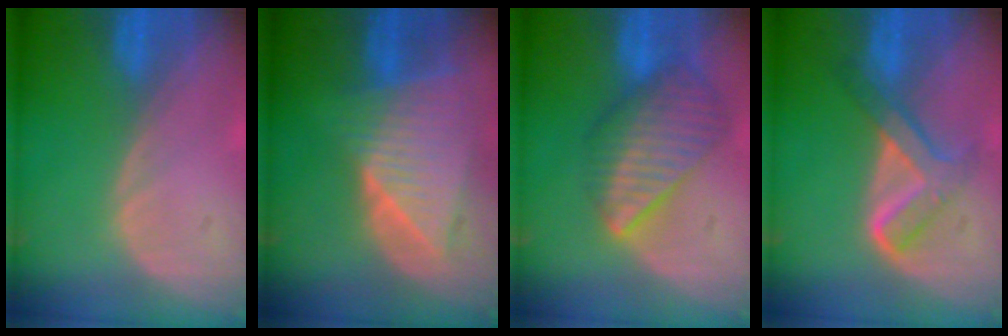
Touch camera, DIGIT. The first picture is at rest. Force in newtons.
{"total": 9.0, "press": 8.0, "slide": 4.1}
{"total": 8.7, "press": 7.6, "slide": 4.4}
{"total": 5.8, "press": 5.8, "slide": 0.2}